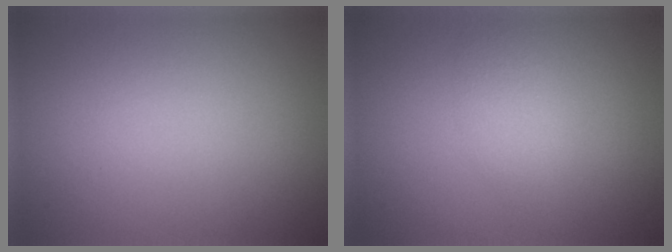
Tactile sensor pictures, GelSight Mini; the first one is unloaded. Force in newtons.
{"total": 1.8, "press": 1.8, "slide": 0.1}